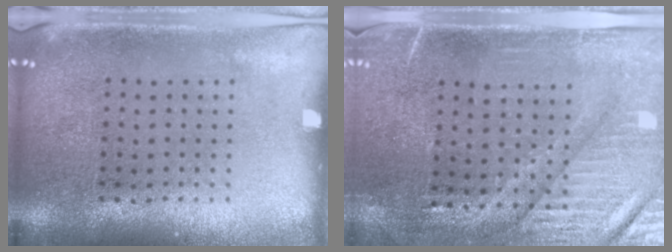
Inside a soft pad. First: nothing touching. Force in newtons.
{"total": 3.5, "press": 3.2, "slide": 1.4}